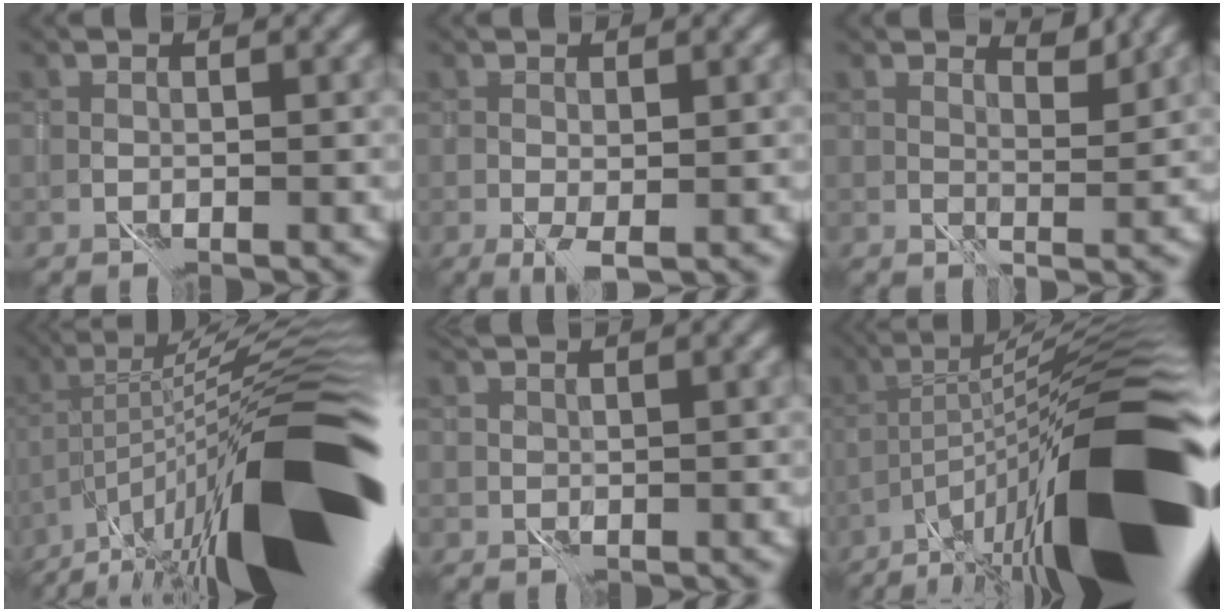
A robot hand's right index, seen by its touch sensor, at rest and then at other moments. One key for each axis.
{"total": 1.5, "fx": 0.3, "fy": 0.3, "fz": 1.4, "tx": -0.028, "ty": 0.001, "tz": 0.007}
{"total": 3.2, "fx": 3.2, "fy": 0.1, "fz": 0.5, "tx": -0.006, "ty": -0.002, "tz": 0.055}
{"total": 17.9, "fx": -6.5, "fy": 4.4, "fz": 16.1, "tx": -0.223, "ty": 0.030, "tz": -0.111}
{"total": 1.1, "fx": 1.0, "fy": 0.3, "fz": 0.5, "tx": -0.008, "ty": 0.005, "tz": 0.021}
{"total": 18.3, "fx": -7.1, "fy": 4.1, "fz": 16.3, "tx": -0.229, "ty": 0.028, "tz": -0.115}